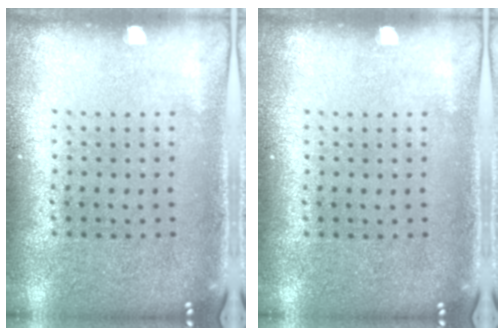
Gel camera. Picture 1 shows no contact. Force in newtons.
{"total": 0.0}